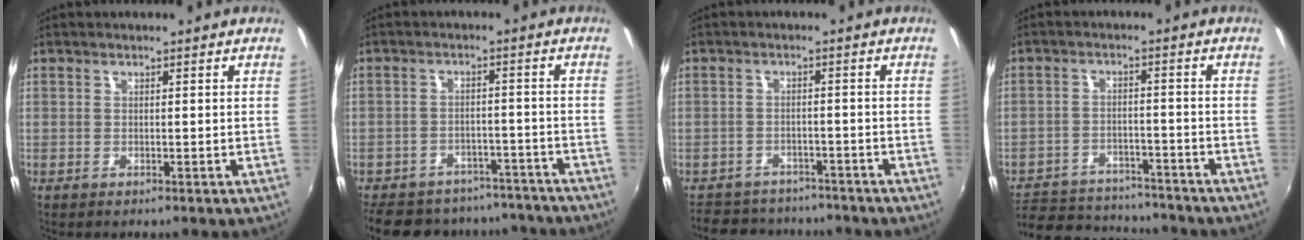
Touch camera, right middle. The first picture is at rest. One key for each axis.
{"total": 20.1, "fx": -16.8, "fy": 8.9, "fz": 6.6, "tx": -0.154, "ty": 0.035, "tz": -0.210}
{"total": 11.1, "fx": -9.6, "fy": 4.6, "fz": 3.0, "tx": -0.080, "ty": 0.014, "tz": -0.135}
{"total": 16.2, "fx": -13.5, "fy": 6.6, "fz": 5.9, "tx": -0.147, "ty": 0.000, "tz": -0.191}